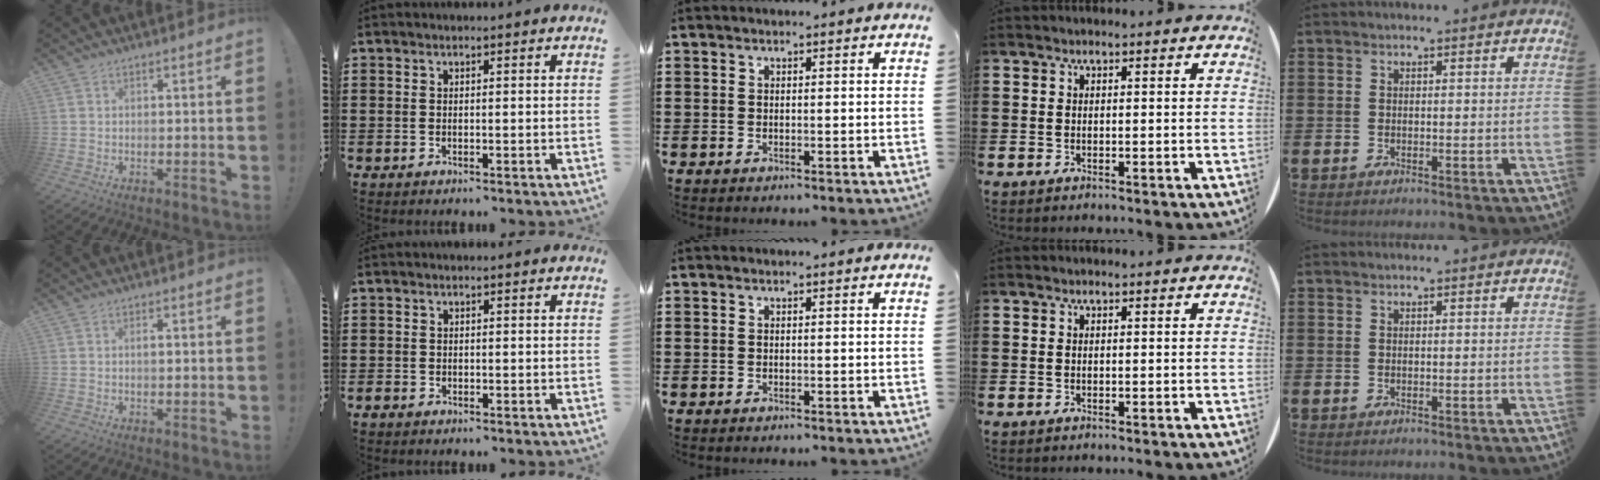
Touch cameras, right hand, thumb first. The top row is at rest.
{"thumb": {"total": 0.6, "force": [0.1, 0.1, 0.5], "torque": [-0.004, -0.001, 0.000]}, "index": {"total": 0.7, "force": [-0.5, 0.5, 0.2], "torque": [-0.005, -0.002, -0.011]}}